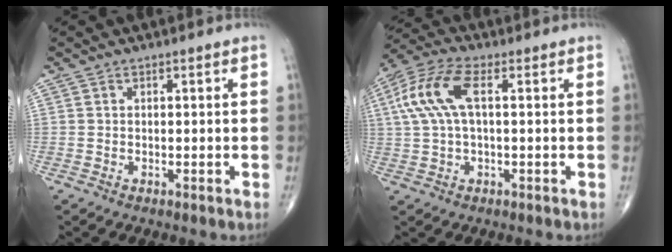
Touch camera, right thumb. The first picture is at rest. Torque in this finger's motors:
{"motor_torque": [-0.20, 0.59, 1.15, 0.06, 0.14]}